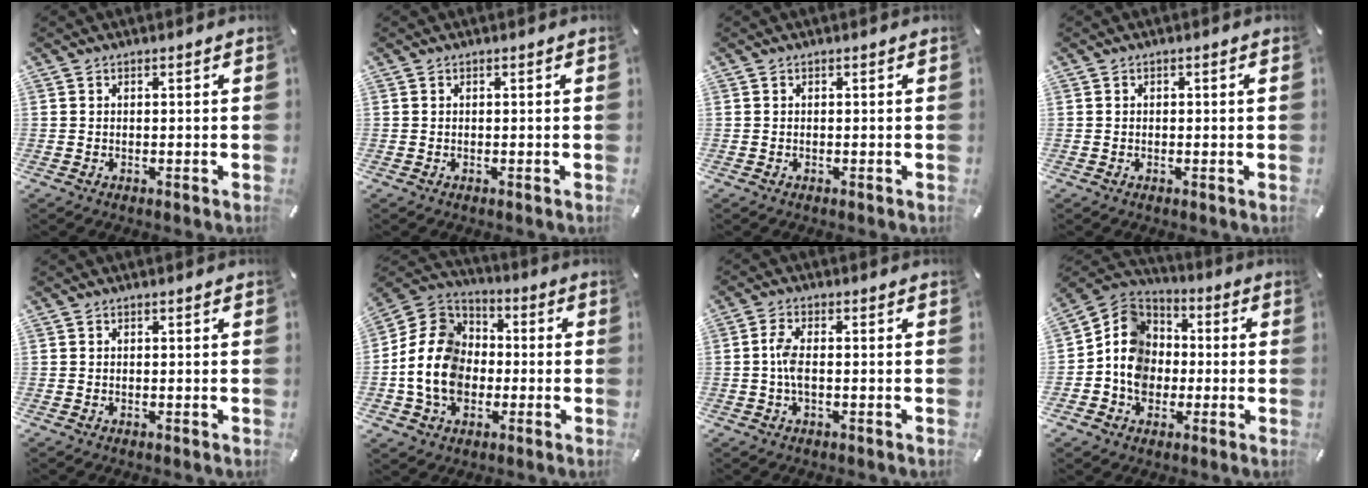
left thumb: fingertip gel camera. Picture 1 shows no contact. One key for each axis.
{"total": 0.0}
{"total": 0.0}
{"total": 0.6, "fx": 0.0, "fy": 0.2, "fz": 0.5, "tx": -0.011, "ty": 0.000, "tz": 0.000}
{"total": 0.0}
{"total": 14.5, "fx": -3.2, "fy": 12.3, "fz": 7.0, "tx": -0.180, "ty": 0.026, "tz": -0.062}
{"total": 4.2, "fx": -0.5, "fy": 1.5, "fz": 3.9, "tx": -0.086, "ty": -0.001, "tz": -0.013}
{"total": 11.6, "fx": -2.2, "fy": 10.4, "fz": 4.4, "tx": -0.112, "ty": 0.027, "tz": -0.040}